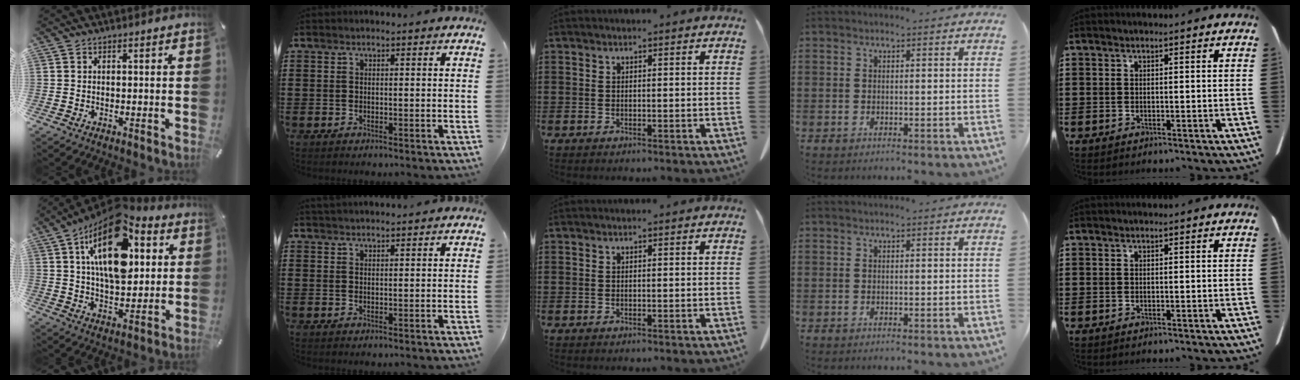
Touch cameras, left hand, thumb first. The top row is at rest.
{"thumb": {"total": 20.6, "force": [7.6, 11.2, 15.4], "torque": [-0.258, -0.030, 0.122]}, "index": {"total": 1.4, "force": [1.4, 0.1, 0.2], "torque": [-0.005, 0.001, 0.027]}}